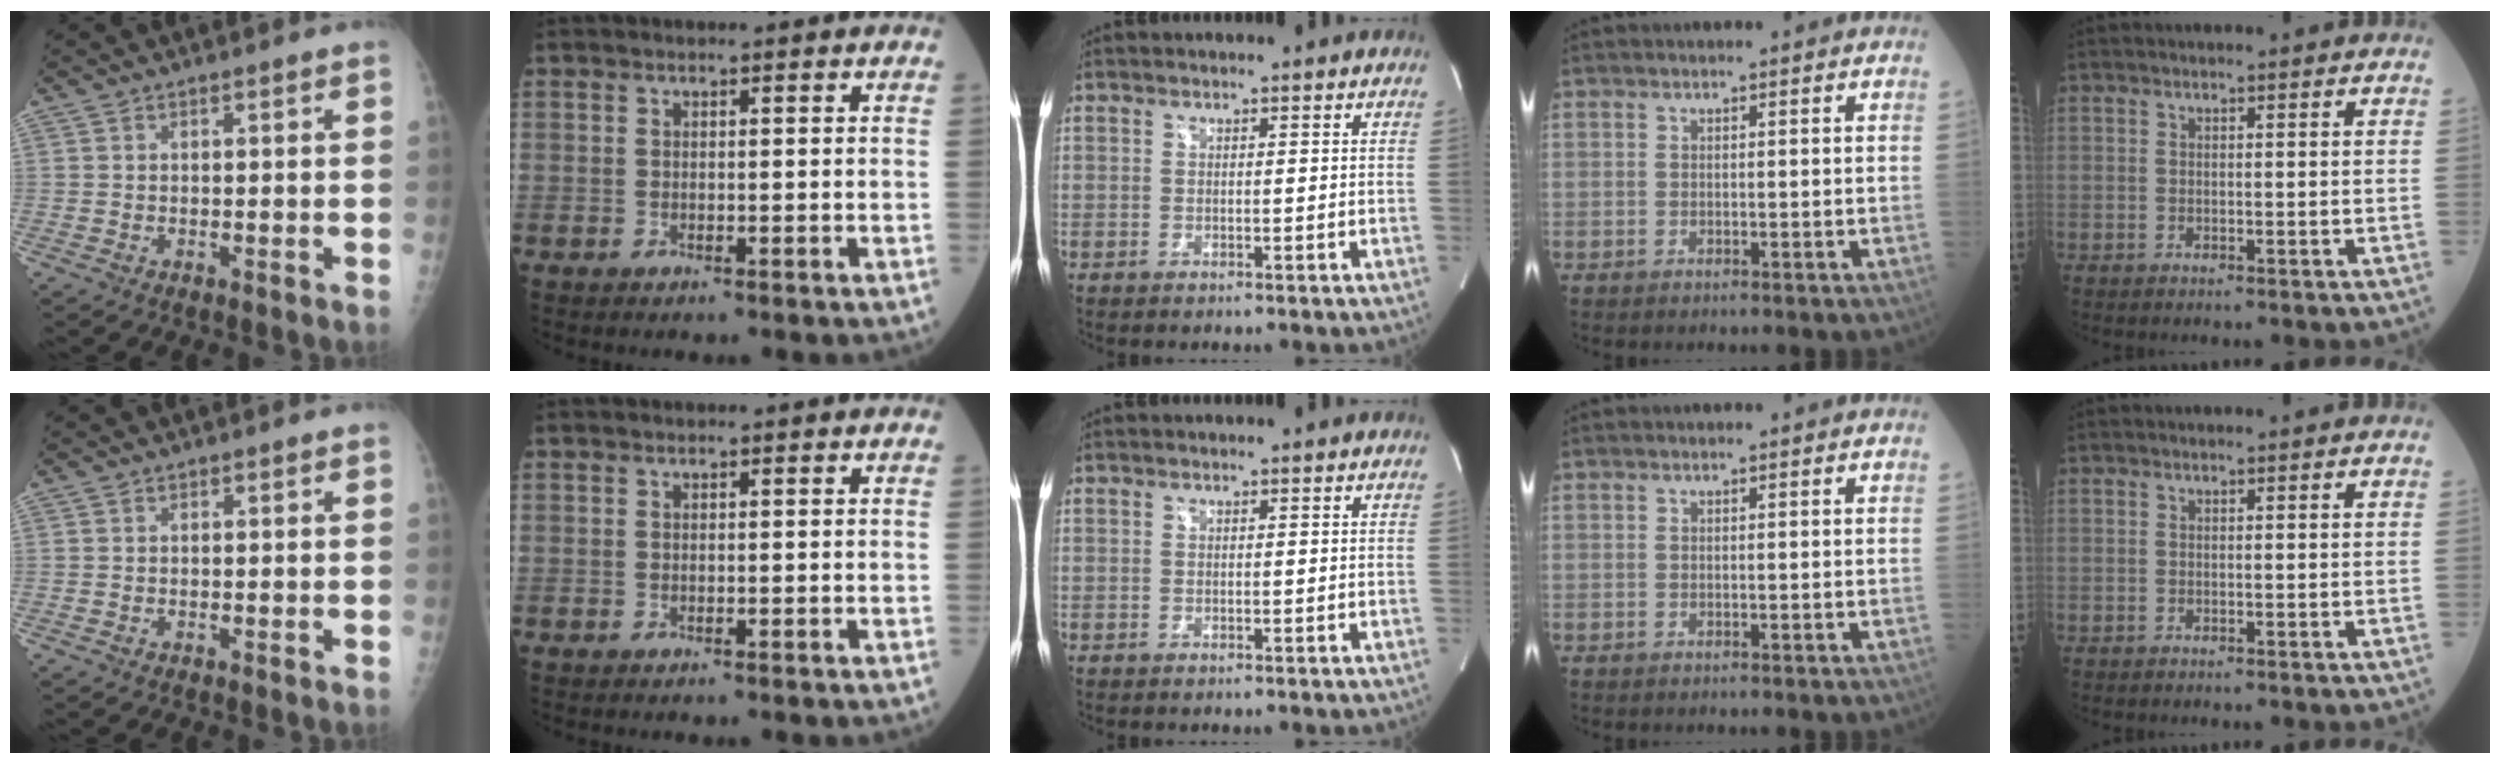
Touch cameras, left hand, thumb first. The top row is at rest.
{}